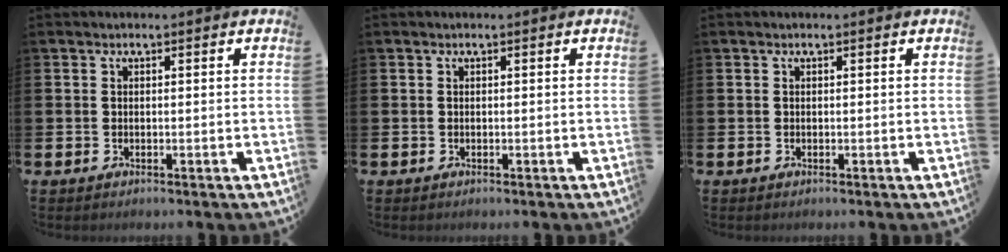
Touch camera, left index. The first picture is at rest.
{"total": 0.0}
{"total": 0.0}